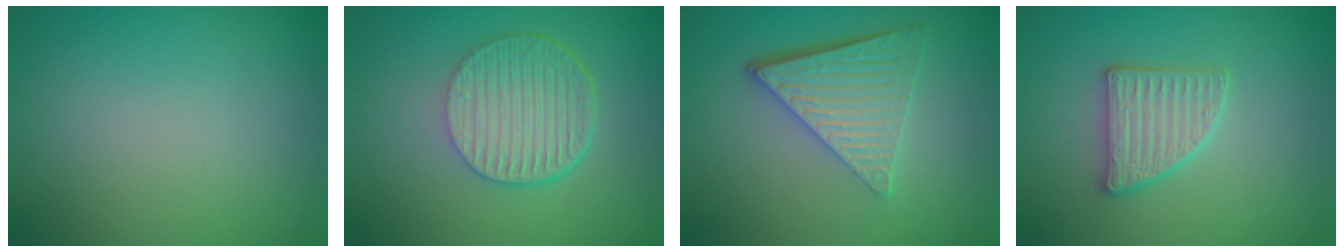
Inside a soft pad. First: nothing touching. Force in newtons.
{"total": 6.4, "press": 4.3, "slide": 4.7}
{"total": 6.3, "press": 4.2, "slide": 4.6}
{"total": 2.8, "press": 2.8, "slide": 0.4}